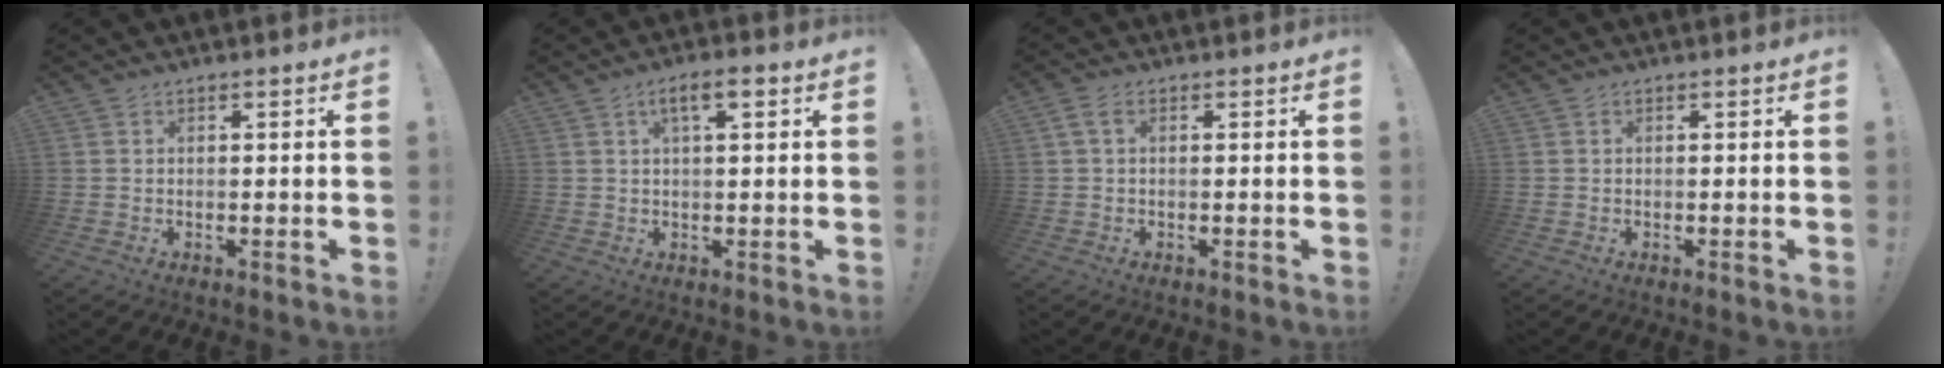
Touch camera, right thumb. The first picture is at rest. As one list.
[{"total": 5.5, "force": [2.3, 1.4, 4.7], "torque": [-0.073, -0.003, 0.034]}, {"total": 2.5, "force": [0.7, 1.4, 2.0], "torque": [-0.031, 0.003, 0.011]}, {"total": 0.0}]